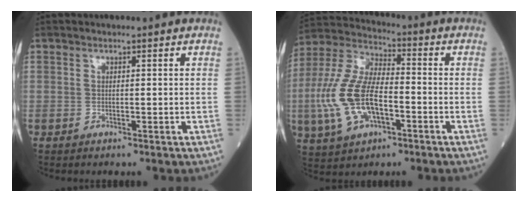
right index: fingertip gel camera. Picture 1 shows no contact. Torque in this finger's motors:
{"motor_torque": [2.01, -0.13, 1.06, 0.13]}